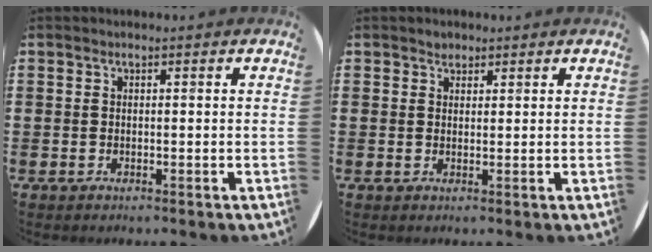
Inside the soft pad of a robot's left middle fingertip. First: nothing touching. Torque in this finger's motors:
{"motor_torque": [0.03, -0.01, 0.00, 0.00]}